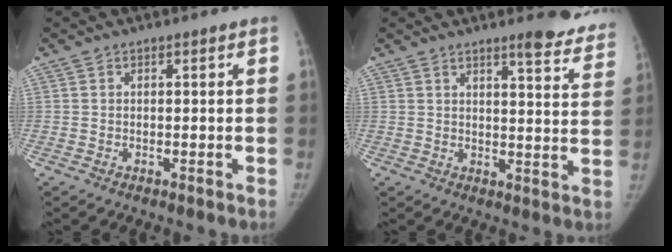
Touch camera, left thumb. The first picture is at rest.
{"total": 11.6, "force": [10.0, 2.0, 5.5], "torque": [-0.034, -0.065, 0.104]}